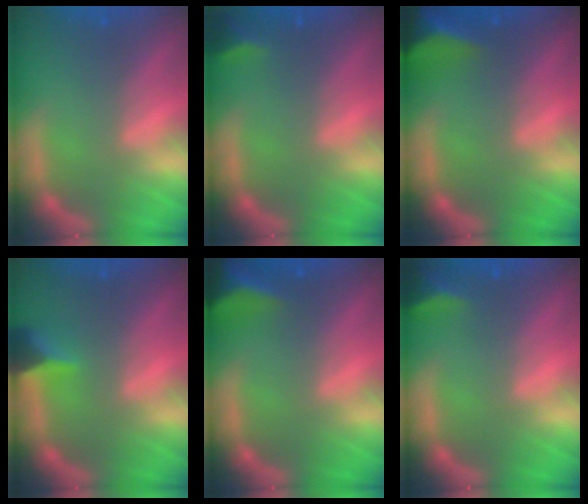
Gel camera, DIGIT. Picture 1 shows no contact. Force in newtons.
{"total": 1.9}
{"total": 8.0}
{"total": 2.9}
{"total": 6.5}
{"total": 2.9}